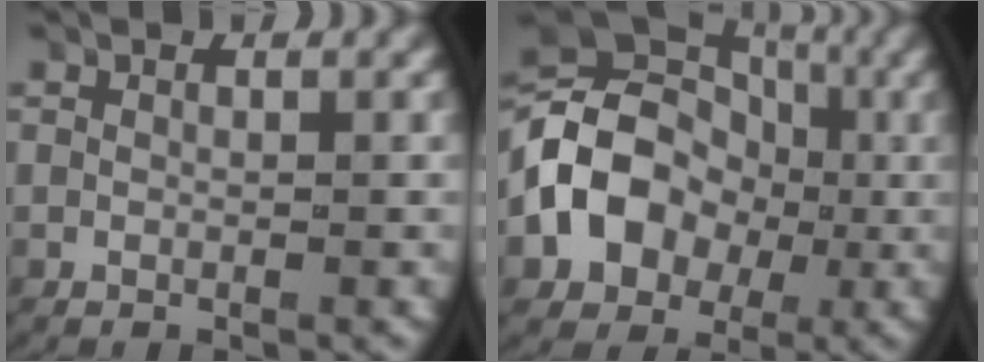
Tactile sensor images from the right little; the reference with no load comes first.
{"total": 10.9, "force": [-0.1, 9.1, 6.0], "torque": [-0.131, -0.009, -0.002]}